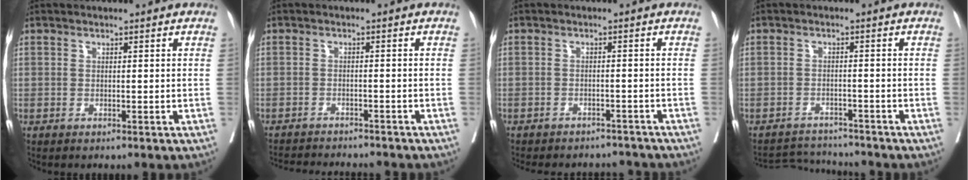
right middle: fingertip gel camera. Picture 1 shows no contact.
{"total": 10.0, "force": [-9.5, 0.9, 3.2], "torque": [-0.048, -0.007, -0.127]}
{"total": 10.1, "force": [-9.3, 3.0, 2.4], "torque": [-0.046, 0.010, -0.108]}
{"total": 4.4, "force": [-4.4, -0.1, -0.6], "torque": [0.009, 0.002, -0.076]}